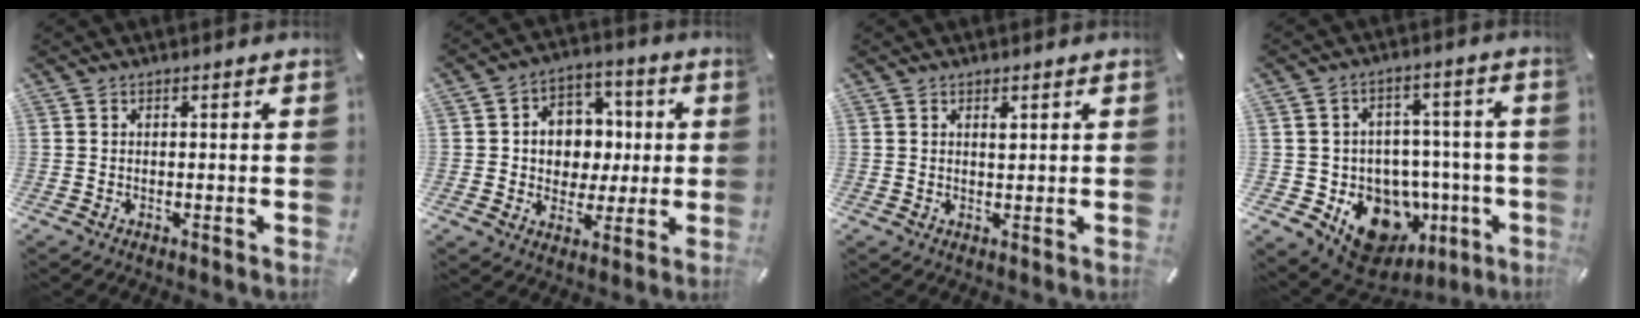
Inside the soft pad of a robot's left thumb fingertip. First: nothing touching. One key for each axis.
{"total": 9.5, "fx": 0.2, "fy": 8.9, "fz": 3.2, "tx": -0.044, "ty": 0.000, "tz": 0.007}
{"total": 1.4, "fx": 0.7, "fy": 0.6, "fz": 1.0, "tx": -0.014, "ty": -0.002, "tz": 0.011}
{"total": 15.0, "fx": -5.9, "fy": 11.6, "fz": 7.6, "tx": -0.081, "ty": 0.025, "tz": -0.084}